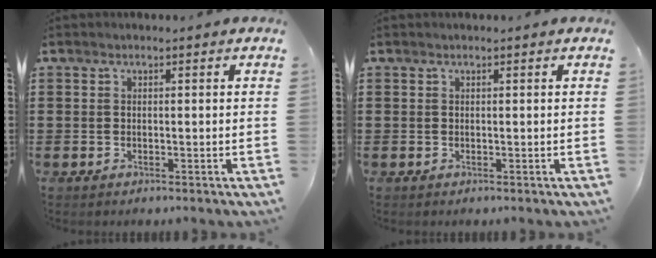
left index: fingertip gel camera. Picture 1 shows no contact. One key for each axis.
{"total": 0.0}